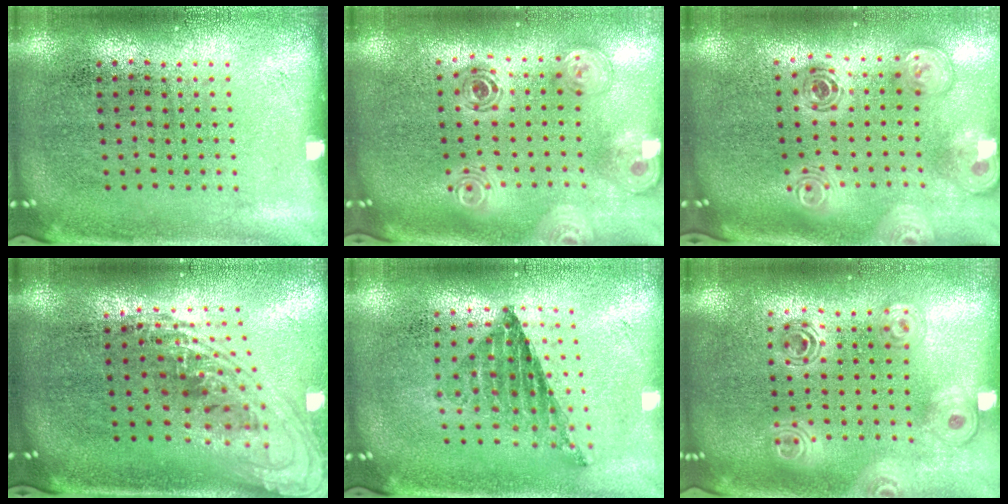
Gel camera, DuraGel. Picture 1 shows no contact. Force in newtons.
{"total": 1.5, "press": 1.3, "slide": 0.7}
{"total": 2.1, "press": 1.8, "slide": 1.1}
{"total": 2.4, "press": 1.7, "slide": 1.7}
{"total": 0.8, "press": 0.8, "slide": 0.1}
{"total": 1.6, "press": 1.4, "slide": 0.7}